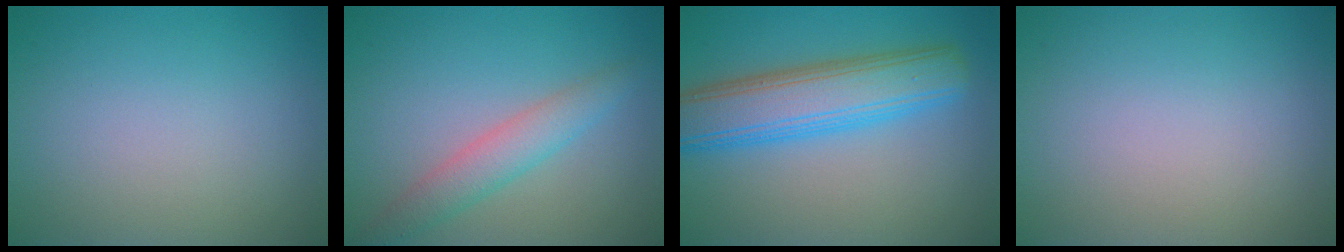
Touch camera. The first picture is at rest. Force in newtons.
{"total": 3.1, "press": 3.1, "slide": 0.2}
{"total": 7.5, "press": 7.5, "slide": 0.2}
{"total": 0.0}